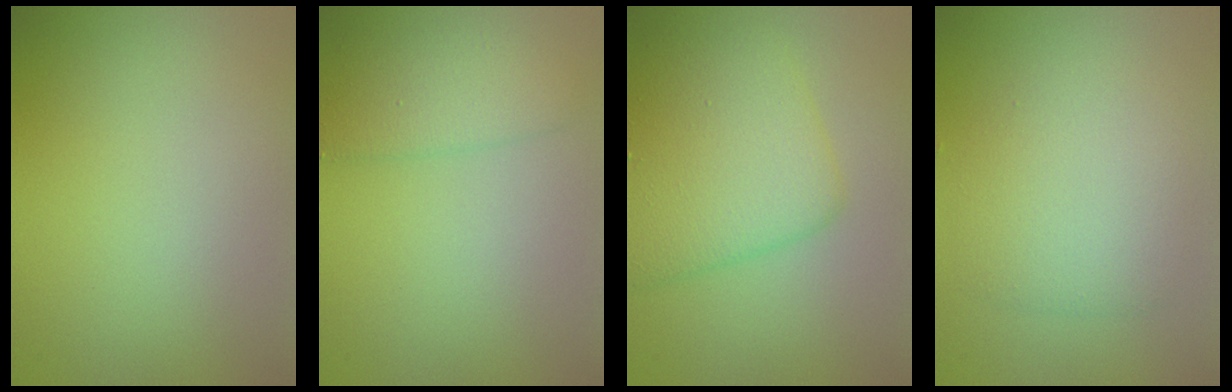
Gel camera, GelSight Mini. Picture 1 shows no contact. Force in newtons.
{"total": 2.9, "press": 2.9, "slide": 0.1}
{"total": 6.5, "press": 6.5, "slide": 0.3}
{"total": 3.7, "press": 3.7, "slide": 0.1}